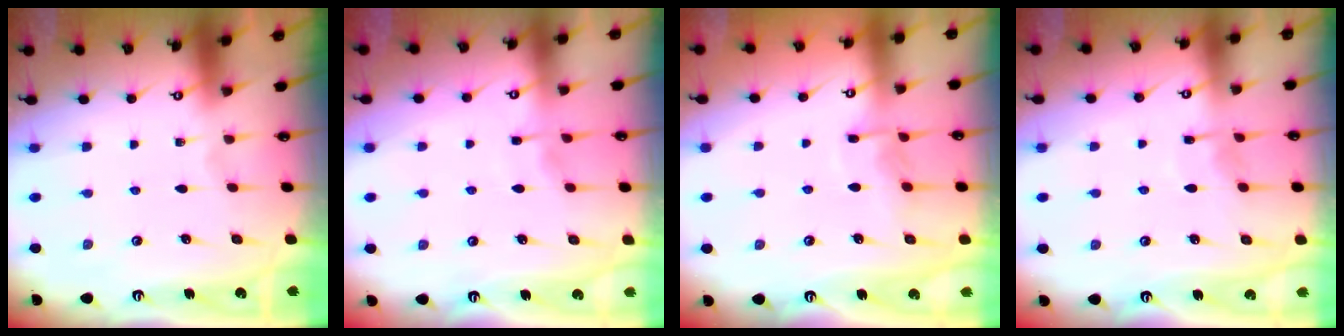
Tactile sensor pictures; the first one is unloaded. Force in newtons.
{"total": 1.7, "press": 1.7, "slide": 0.4}
{"total": 6.6, "press": 6.6, "slide": 0.8}
{"total": 6.3, "press": 6.3, "slide": 0.5}